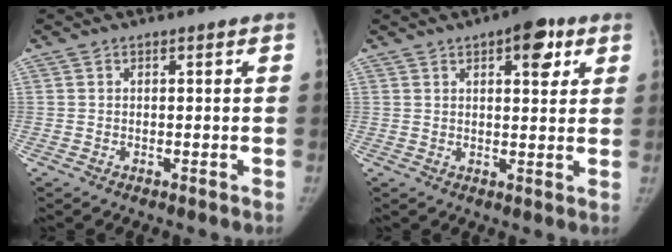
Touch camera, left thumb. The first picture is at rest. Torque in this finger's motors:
{"motor_torque": [0.68, 0.49, 0.87, -0.90, 0.20]}